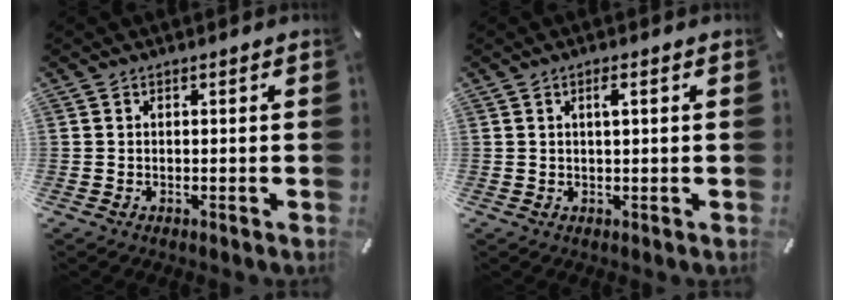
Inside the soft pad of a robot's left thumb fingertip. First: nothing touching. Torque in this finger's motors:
{"motor_torque": [0.07, -0.21, 0.09, 0.07, 0.03]}